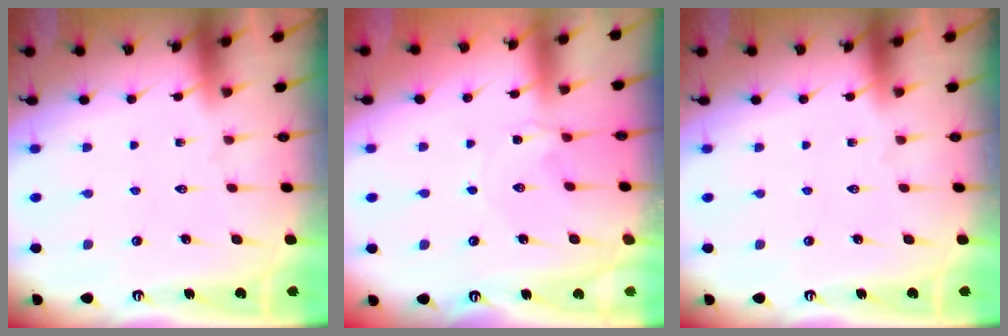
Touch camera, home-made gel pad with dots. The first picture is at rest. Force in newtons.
{"total": 0.9, "press": 0.8, "slide": 0.2}
{"total": 0.0}